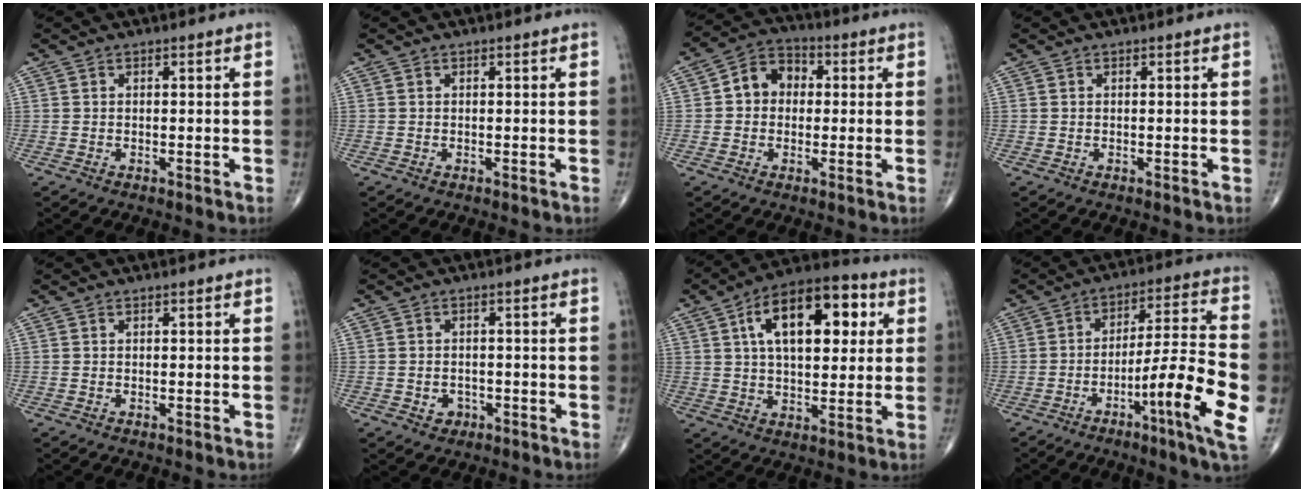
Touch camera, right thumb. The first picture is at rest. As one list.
[{"total": 0.0}, {"total": 7.6, "force": [0.6, 6.1, 4.4], "torque": [-0.052, 0.023, -0.002]}, {"total": 0.0}, {"total": 0.0}, {"total": 2.6, "force": [-1.0, 2.2, 1.0], "torque": [-0.003, 0.006, -0.012]}, {"total": 18.3, "force": [5.4, 9.4, 14.8], "torque": [-0.200, 0.012, 0.078]}, {"total": 15.8, "force": [-5.6, 0.8, 14.8], "torque": [-0.247, 0.021, -0.089]}]